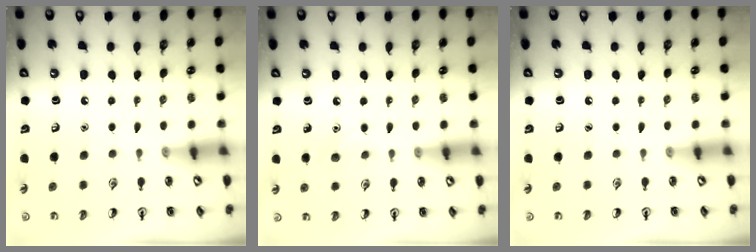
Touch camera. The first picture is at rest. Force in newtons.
{"total": 4.6, "press": 4.4, "slide": 1.4}
{"total": 0.0}